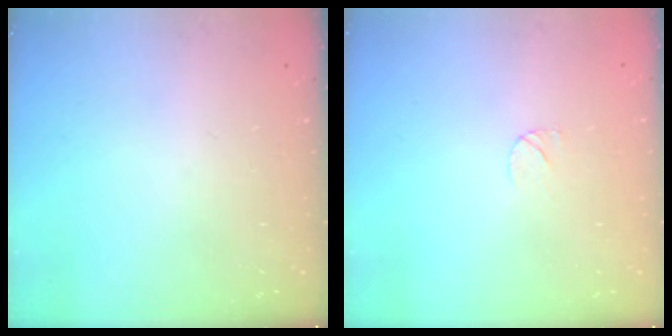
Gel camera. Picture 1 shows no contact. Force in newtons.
{"total": 4.2, "press": 4.1, "slide": 0.3}